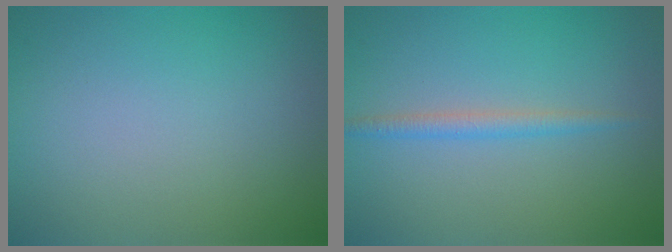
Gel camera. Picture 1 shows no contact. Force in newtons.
{"total": 1.7, "press": 1.7, "slide": 0.1}